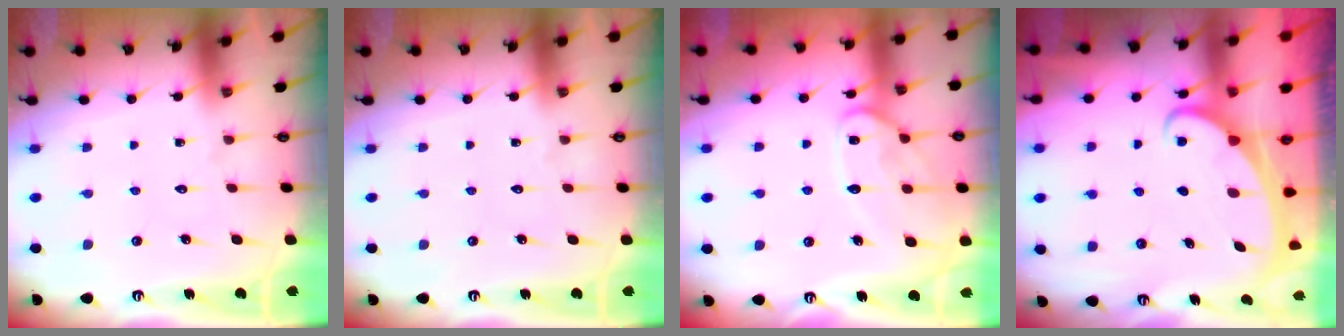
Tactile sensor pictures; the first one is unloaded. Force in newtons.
{"total": 0.0}
{"total": 12.6, "press": 12.6, "slide": 1.0}
{"total": 2.5, "press": 2.5, "slide": 0.3}